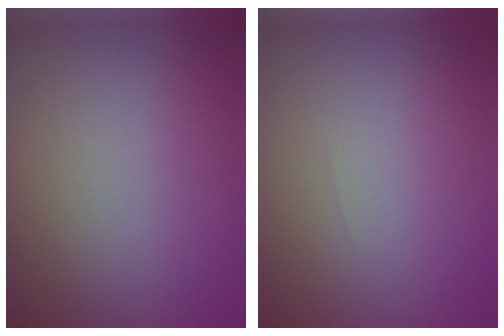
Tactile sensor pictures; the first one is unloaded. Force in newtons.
{"total": 0.0}